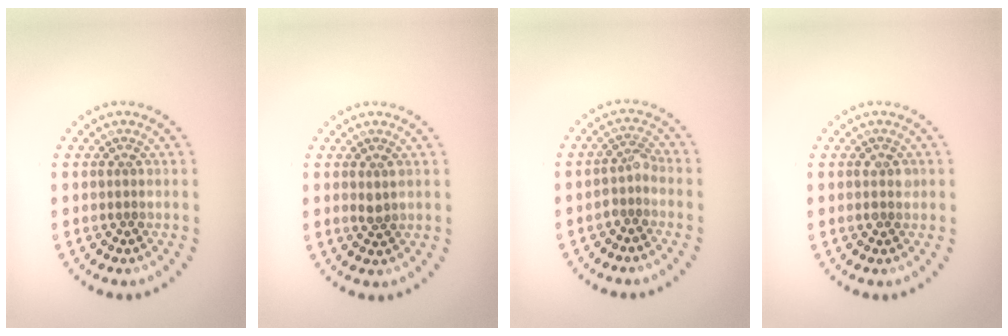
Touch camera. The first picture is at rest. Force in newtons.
{"total": 0.9, "press": 0.8, "slide": 0.2}
{"total": 1.7, "press": 1.4, "slide": 1.0}
{"total": 1.1, "press": 1.1, "slide": 0.0}